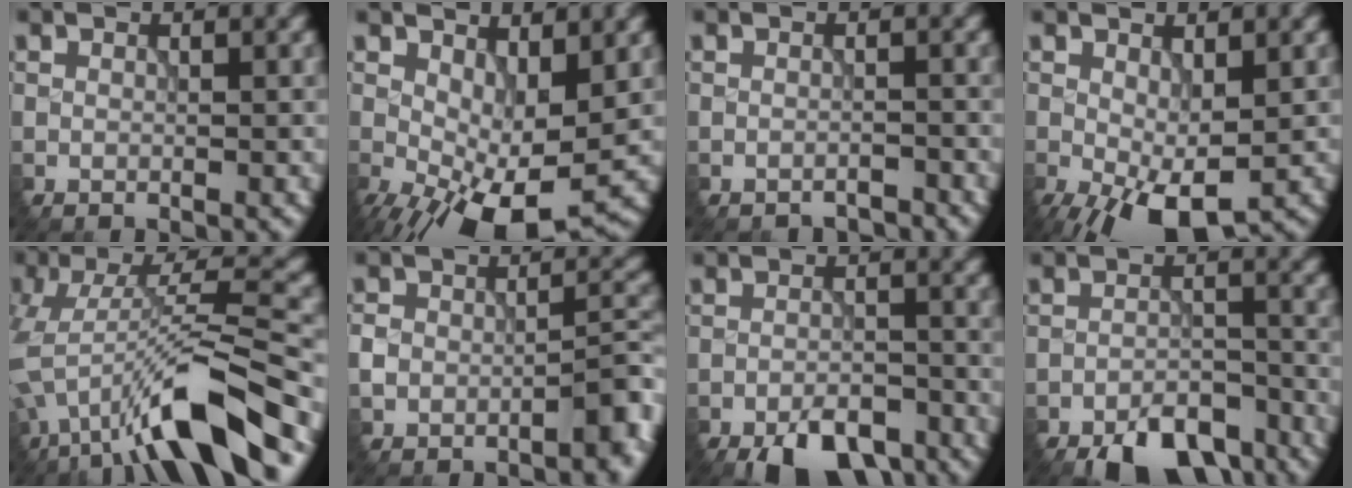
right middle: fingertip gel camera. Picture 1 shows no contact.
{"total": 9.4, "force": [-2.4, 4.0, 8.1], "torque": [-0.134, -0.013, -0.038]}
{"total": 2.3, "force": [-2.3, 0.2, -0.1], "torque": [0.007, -0.011, -0.034]}
{"total": 6.8, "force": [-2.9, 2.7, 5.5], "torque": [-0.105, -0.016, -0.038]}
{"total": 10.4, "force": [-5.4, 2.0, 8.6], "torque": [-0.147, 0.013, -0.098]}
{"total": 5.5, "force": [-3.2, 3.1, 3.2], "torque": [-0.037, 0.002, -0.067]}
{"total": 7.2, "force": [-5.6, 2.5, 3.7], "torque": [-0.043, -0.014, -0.089]}
{"total": 8.1, "force": [-6.7, 2.7, 3.8], "torque": [-0.040, -0.012, -0.102]}